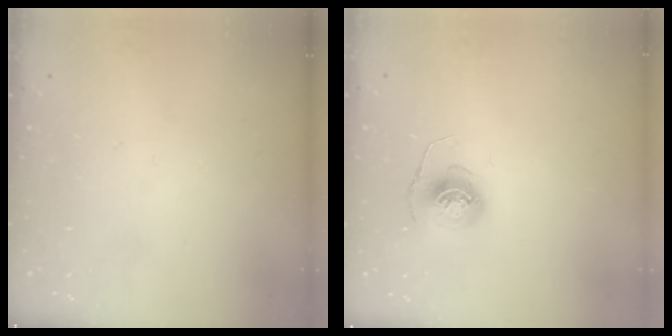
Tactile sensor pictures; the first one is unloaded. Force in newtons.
{"total": 6.0, "press": 6.0, "slide": 0.3}